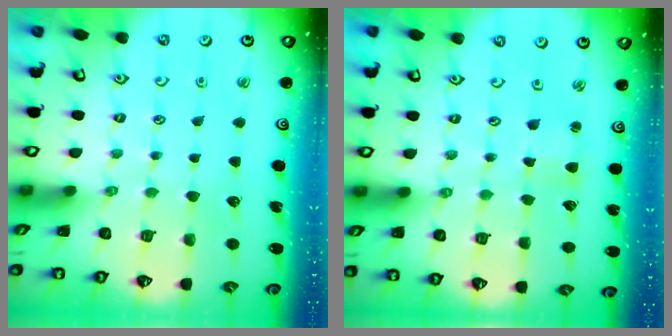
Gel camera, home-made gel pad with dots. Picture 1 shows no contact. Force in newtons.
{"total": 2.9, "press": 2.9, "slide": 0.3}